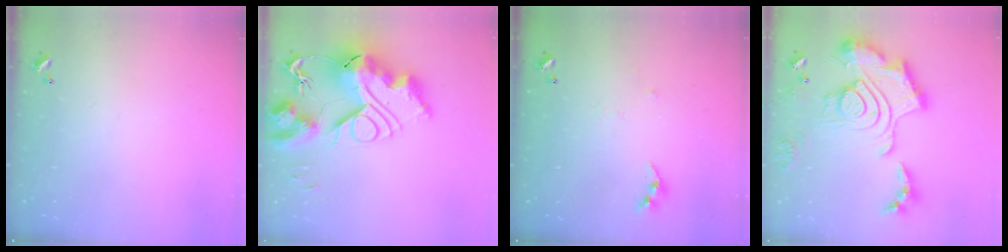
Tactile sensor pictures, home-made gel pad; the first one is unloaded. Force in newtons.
{"total": 0.7, "press": 0.7, "slide": 0.0}
{"total": 4.7, "press": 4.7, "slide": 0.4}
{"total": 3.0, "press": 2.4, "slide": 1.8}